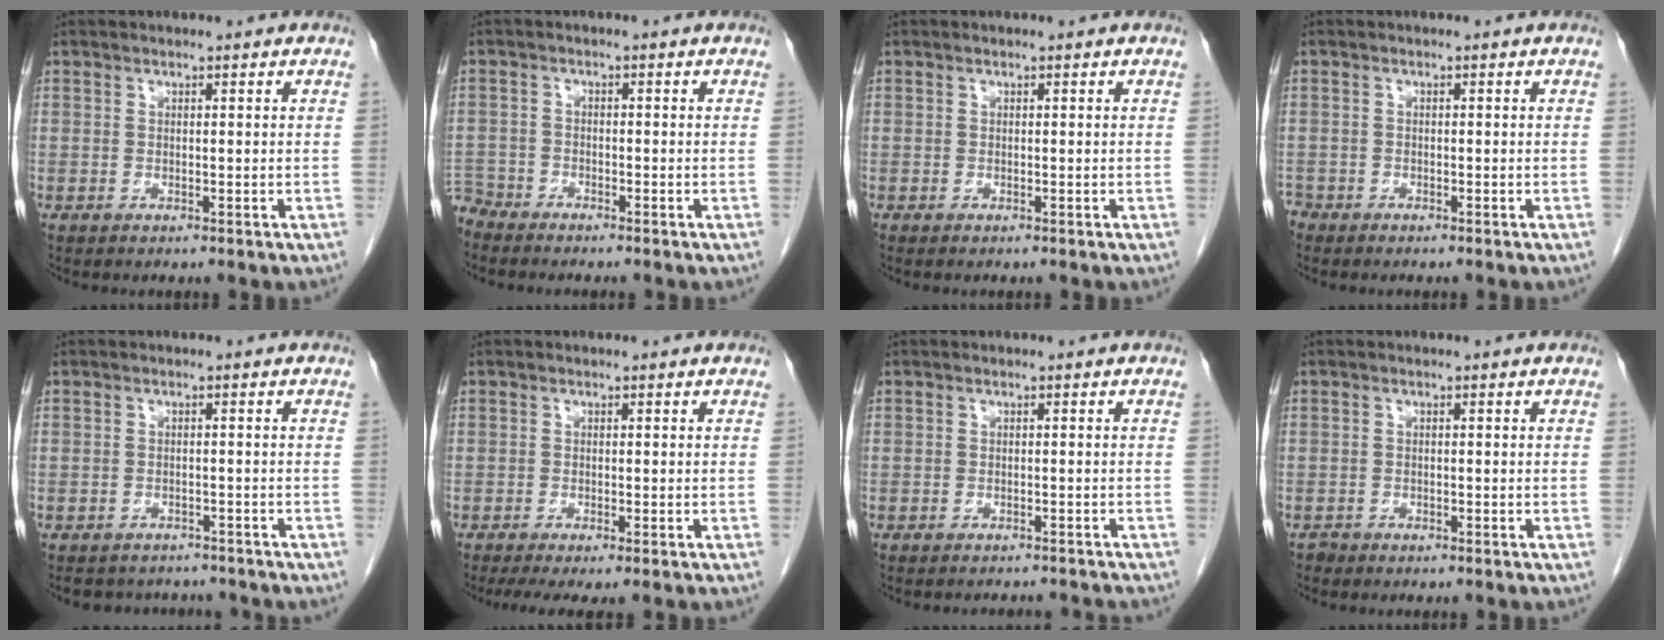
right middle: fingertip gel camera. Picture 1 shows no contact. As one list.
[{"total": 4.1, "force": [-4.0, 0.9, -0.1], "torque": [0.006, -0.010, -0.078]}, {"total": 0.0}, {"total": 1.7, "force": [-1.5, 0.8, 0.1], "torque": [-0.006, 0.000, -0.026]}, {"total": 5.9, "force": [-5.5, 2.2, 0.5], "torque": [-0.001, 0.006, -0.066]}, {"total": 4.5, "force": [-3.3, 0.5, 3.1], "torque": [-0.049, -0.015, -0.052]}, {"total": 6.2, "force": [-5.9, 1.1, 1.4], "torque": [-0.011, -0.002, -0.062]}, {"total": 0.8, "force": [-0.7, 0.3, -0.1], "torque": [-0.004, 0.001, -0.017]}]